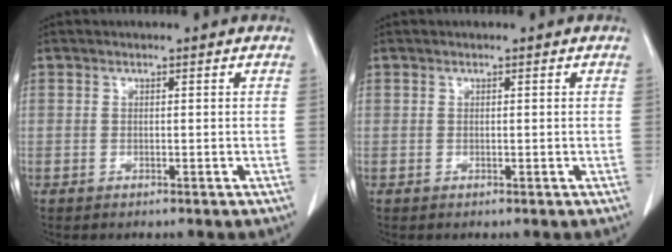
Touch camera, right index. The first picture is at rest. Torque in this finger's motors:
{"motor_torque": [-0.11, 0.07, -0.03, 0.00]}